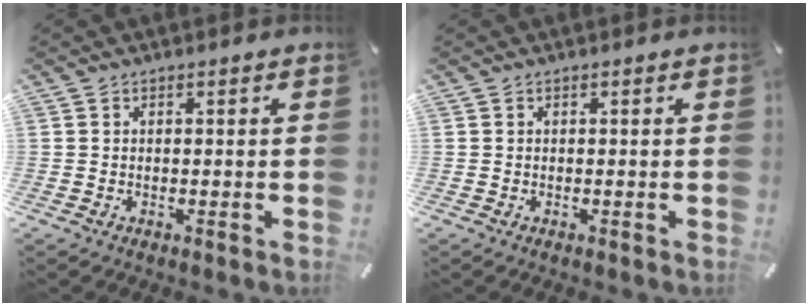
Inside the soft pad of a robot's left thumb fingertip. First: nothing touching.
{"total": 0.0}